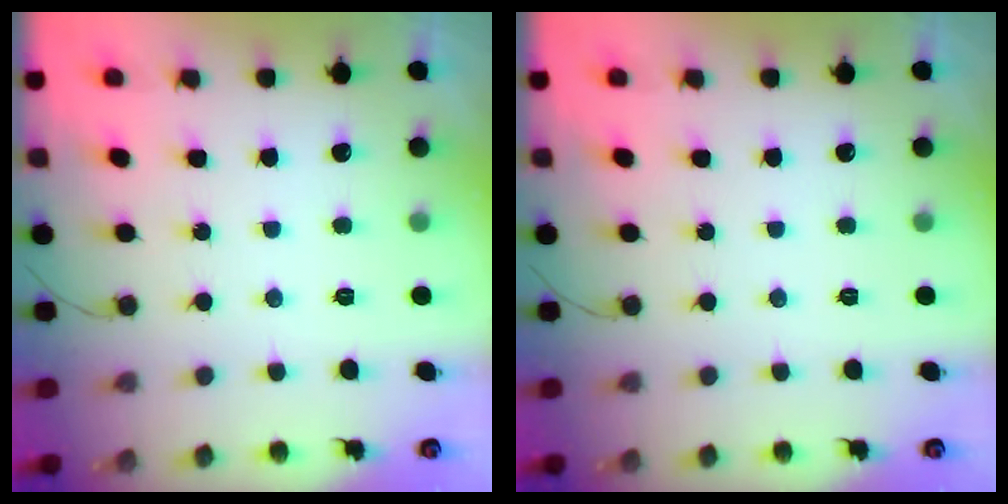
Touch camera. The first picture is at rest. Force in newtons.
{"total": 0.0}